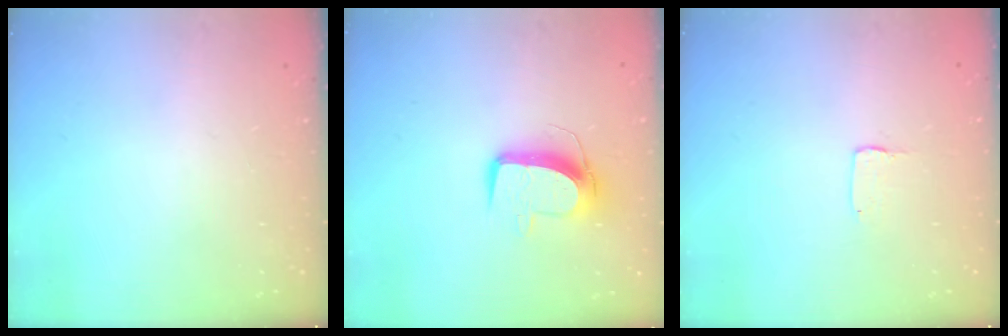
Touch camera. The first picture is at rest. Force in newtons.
{"total": 10.3, "press": 10.3, "slide": 0.5}
{"total": 1.0, "press": 1.0, "slide": 0.1}